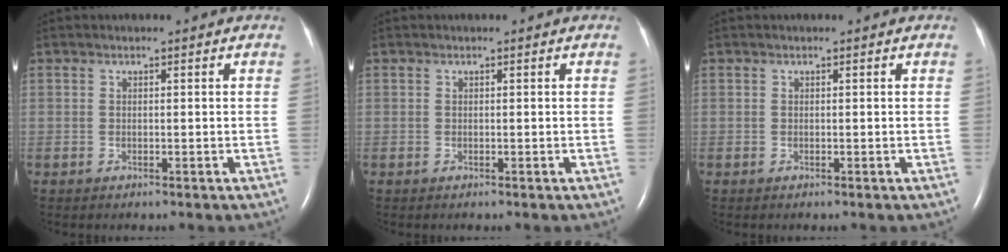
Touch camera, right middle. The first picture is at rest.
{"total": 0.0}
{"total": 0.0}